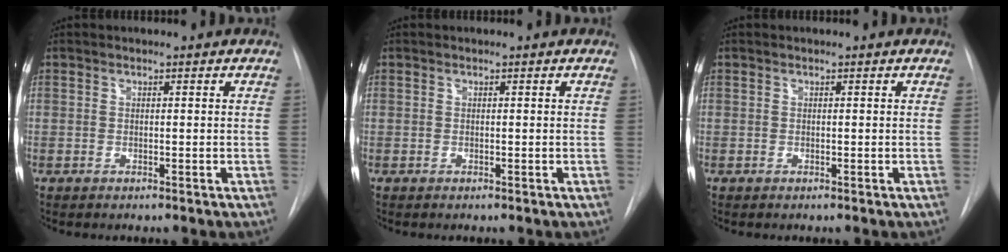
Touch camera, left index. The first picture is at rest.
{"total": 0.0}
{"total": 0.0}